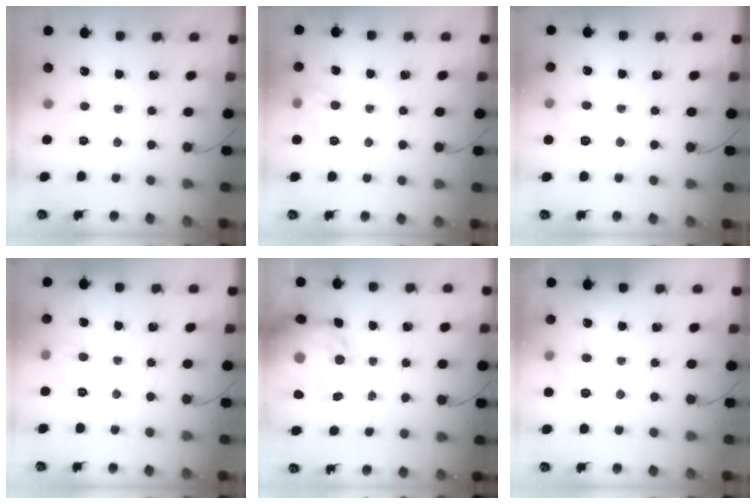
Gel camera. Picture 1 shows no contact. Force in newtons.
{"total": 9.5, "press": 9.4, "slide": 0.9}
{"total": 7.7, "press": 7.4, "slide": 2.0}
{"total": 4.4, "press": 4.1, "slide": 1.6}
{"total": 20.3, "press": 19.7, "slide": 4.8}
{"total": 7.0, "press": 6.8, "slide": 1.5}